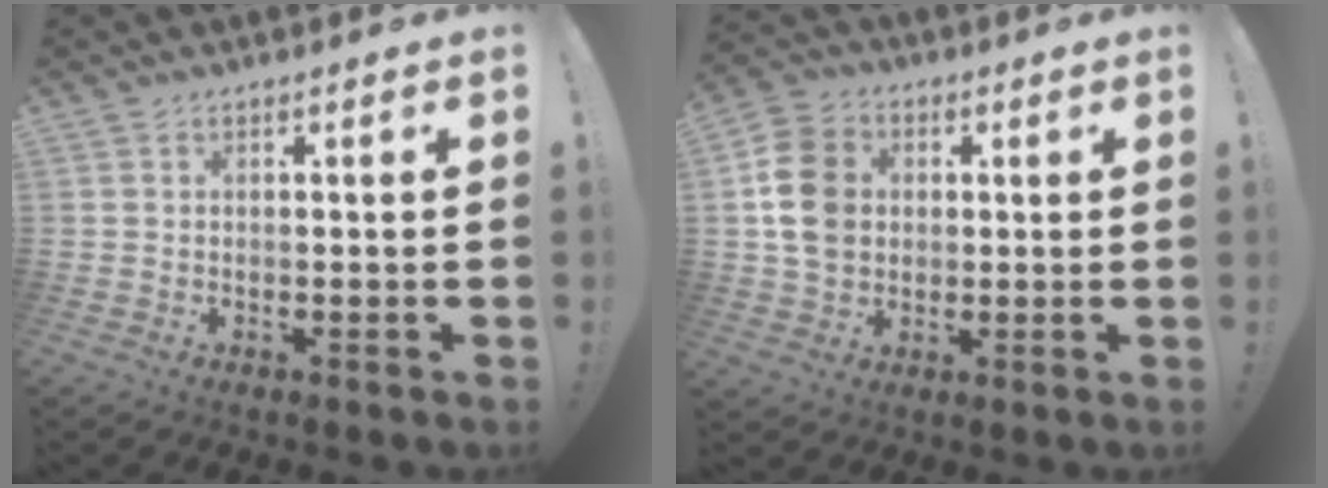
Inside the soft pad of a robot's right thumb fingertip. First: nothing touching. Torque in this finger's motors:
{"motor_torque": [1.72, 1.88, 0.29, -0.44, 0.08]}